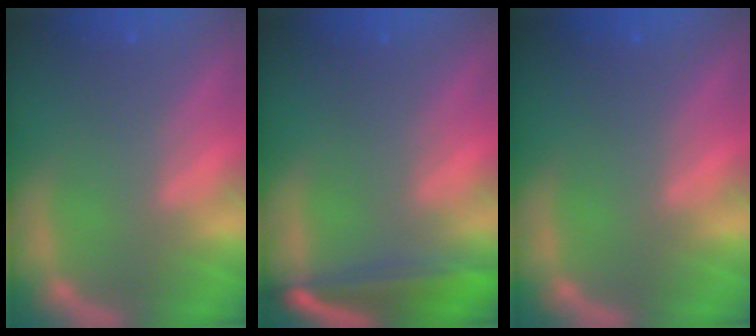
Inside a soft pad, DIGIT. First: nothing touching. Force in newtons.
{"total": 6.0}
{"total": 0.0}